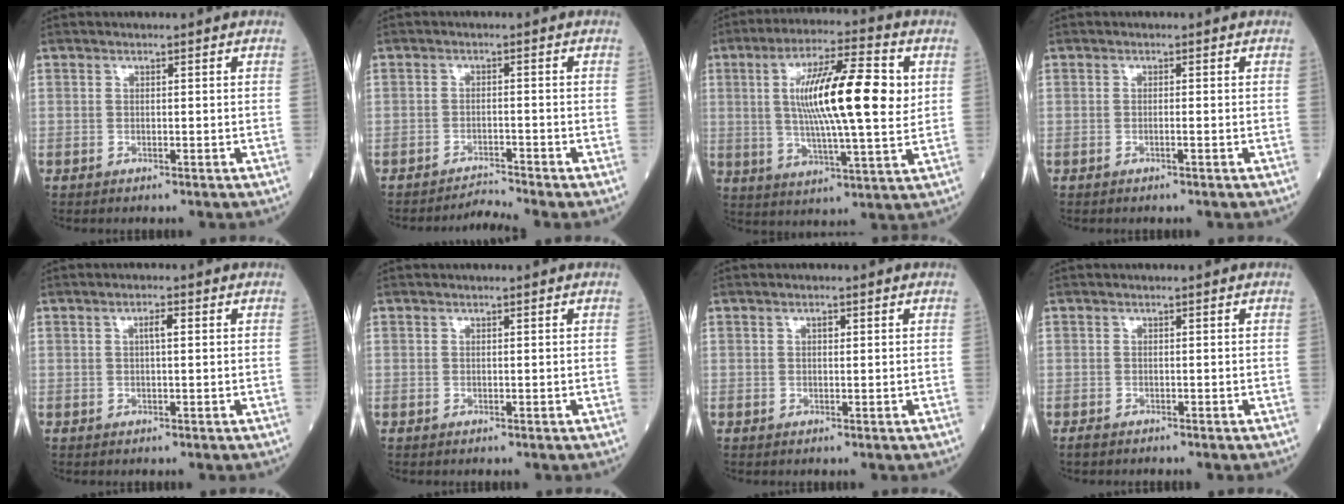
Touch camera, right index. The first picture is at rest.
{"total": 2.9, "force": [-2.6, -1.3, -0.5], "torque": [0.009, -0.008, -0.042]}
{"total": 16.2, "force": [2.8, 2.2, 15.9], "torque": [-0.279, 0.013, 0.041]}
{"total": 0.8, "force": [-0.4, -0.1, 0.7], "torque": [-0.013, 0.001, -0.007]}
{"total": 1.7, "force": [0.3, 0.3, 1.6], "torque": [-0.028, 0.004, 0.004]}
{"total": 0.0}
{"total": 0.8, "force": [0.3, 0.4, 0.7], "torque": [-0.012, 0.001, 0.003]}
{"total": 1.0, "force": [-0.9, 0.1, 0.3], "torque": [-0.013, -0.003, -0.018]}